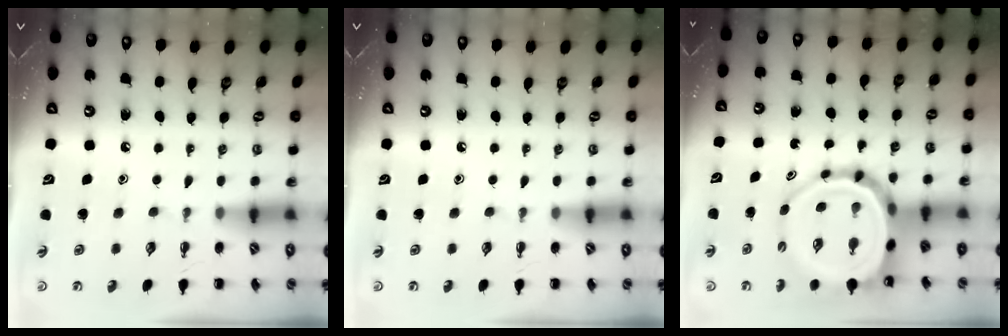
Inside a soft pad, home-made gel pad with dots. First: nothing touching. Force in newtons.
{"total": 0.0}
{"total": 14.7, "press": 14.1, "slide": 4.0}